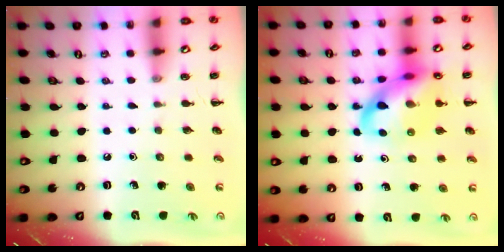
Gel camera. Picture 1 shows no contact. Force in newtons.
{"total": 15.9, "press": 15.6, "slide": 2.9}